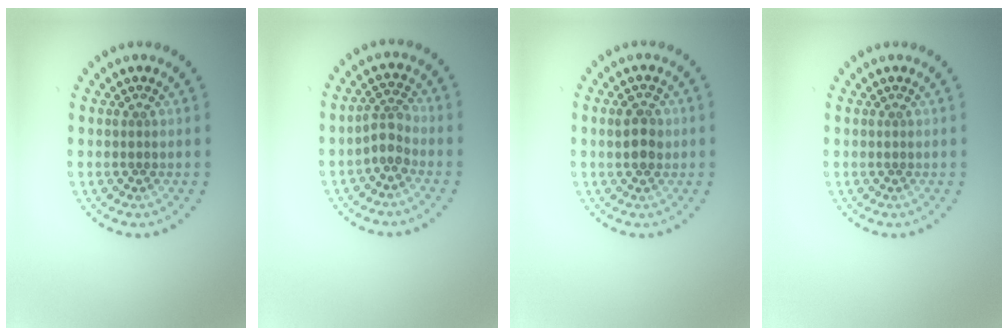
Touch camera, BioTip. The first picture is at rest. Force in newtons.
{"total": 2.2, "press": 1.6, "slide": 1.5}
{"total": 2.3, "press": 2.3, "slide": 0.4}
{"total": 0.0}